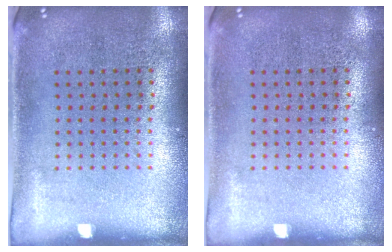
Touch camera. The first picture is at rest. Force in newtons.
{"total": 0.0}